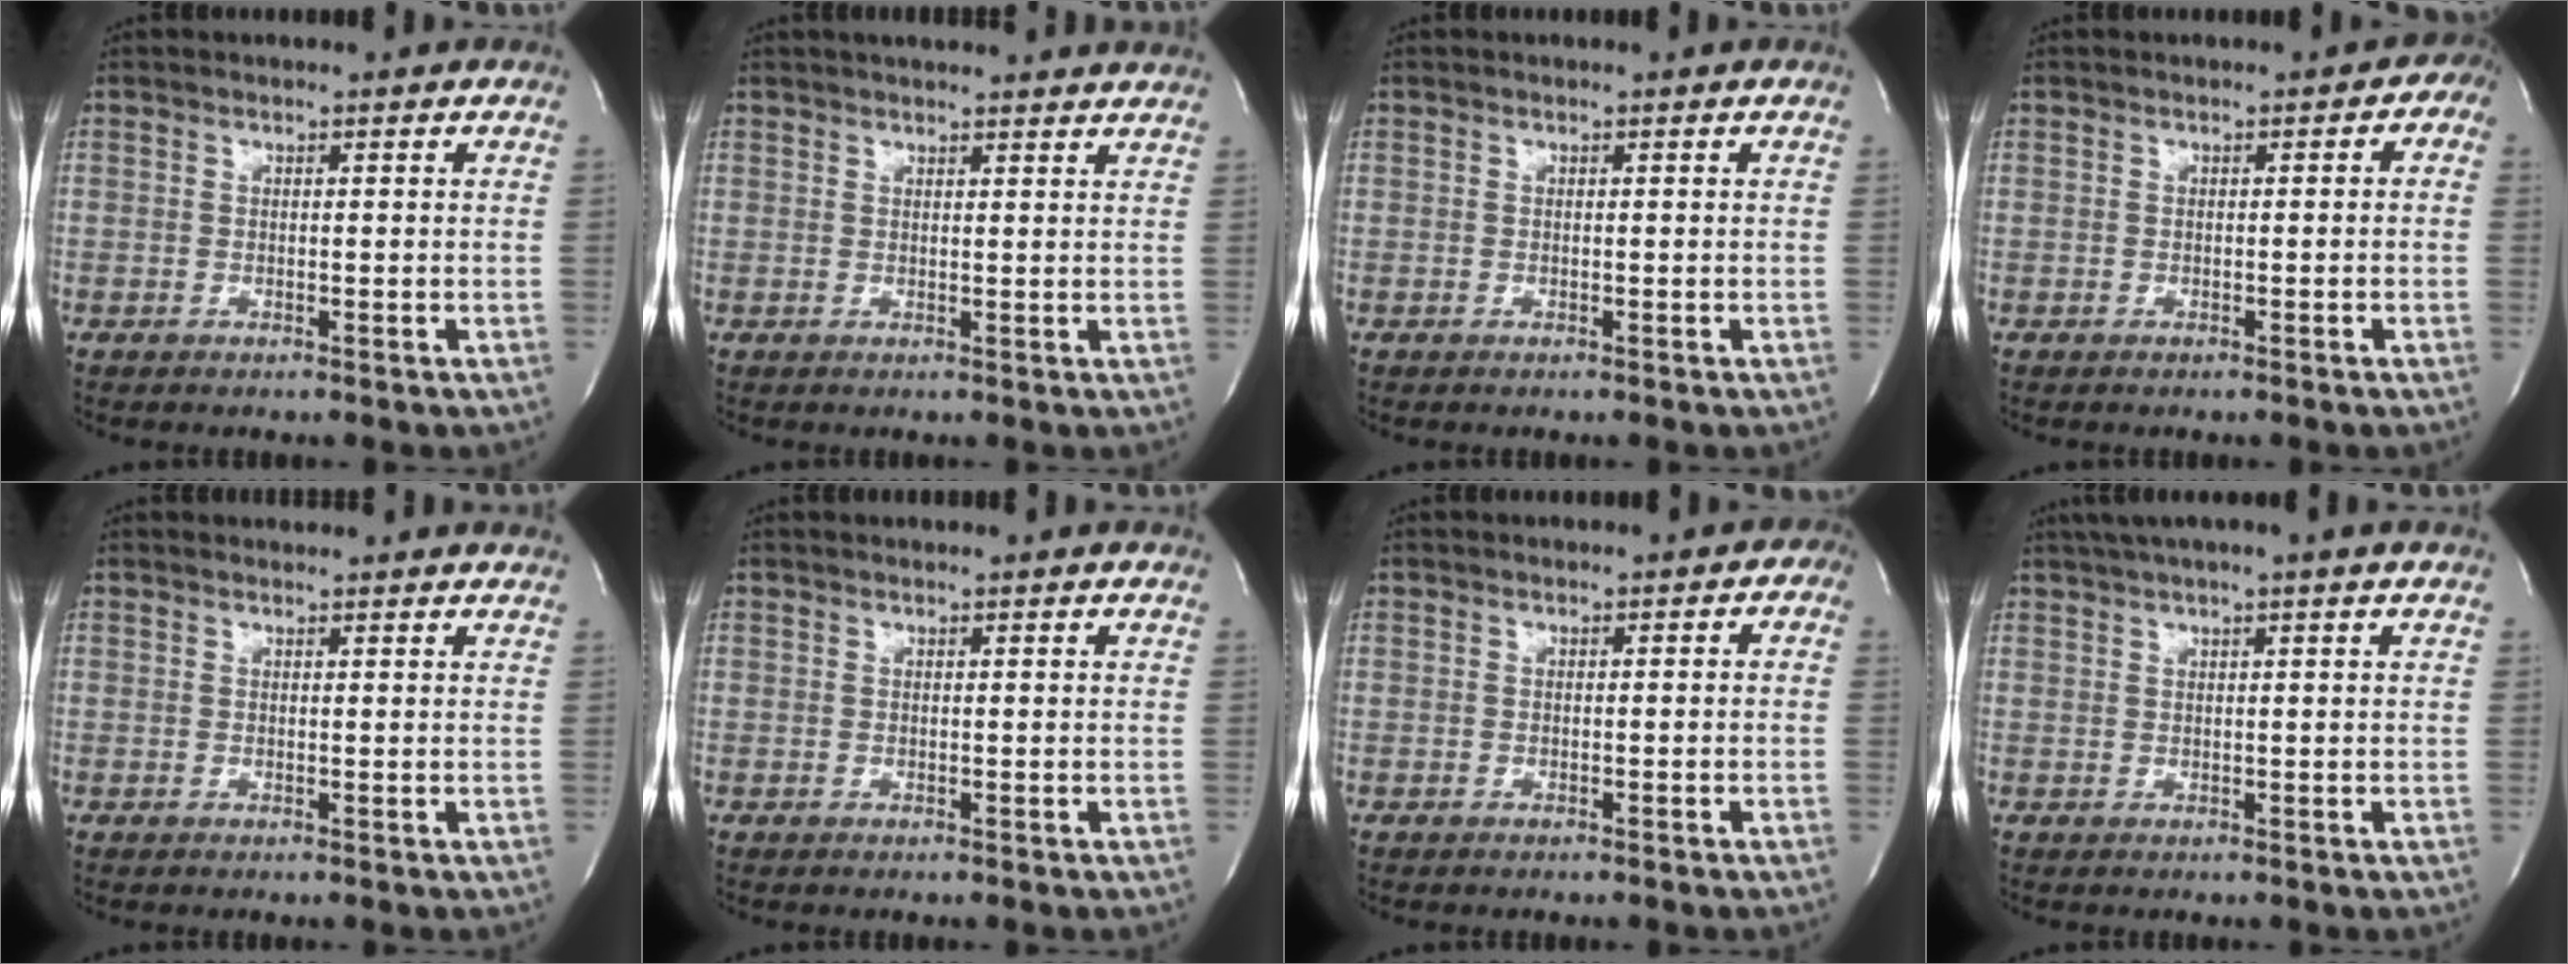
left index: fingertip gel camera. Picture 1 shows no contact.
{"total": 11.6, "force": [10.8, 1.2, 4.2], "torque": [-0.053, 0.021, 0.122]}
{"total": 0.0}
{"total": 2.1, "force": [-0.8, 1.5, 1.2], "torque": [-0.001, 0.016, -0.017]}
{"total": 4.8, "force": [4.6, 0.4, 0.9], "torque": [-0.015, 0.013, 0.042]}
{"total": 2.0, "force": [1.9, -0.1, 0.6], "torque": [-0.014, 0.014, 0.020]}
{"total": 1.3, "force": [-0.7, 0.9, 0.5], "torque": [0.012, 0.007, -0.018]}
{"total": 5.7, "force": [4.3, -0.7, 3.7], "torque": [-0.060, 0.027, 0.063]}